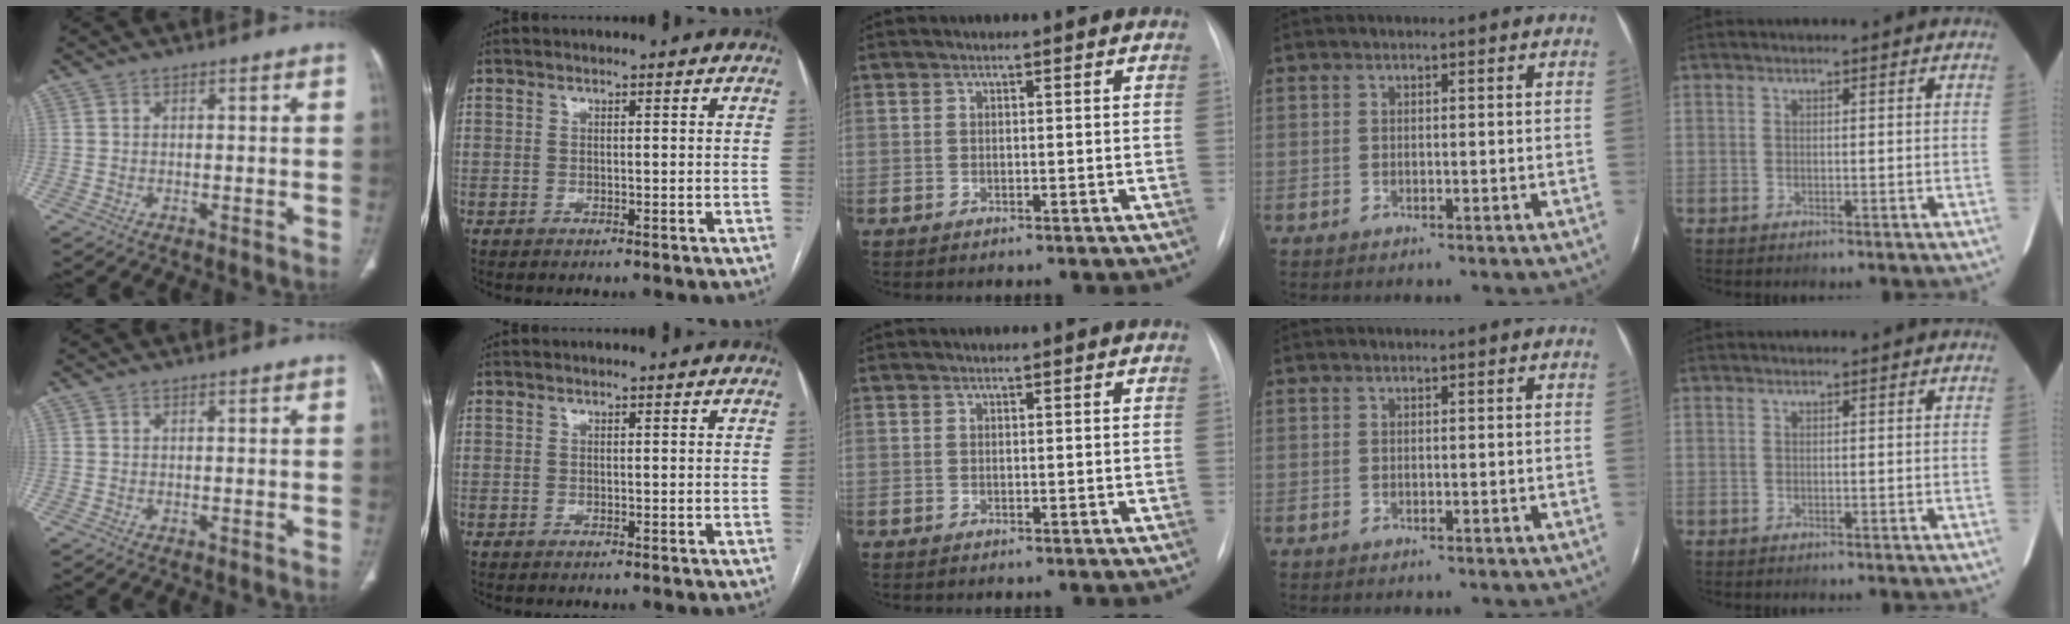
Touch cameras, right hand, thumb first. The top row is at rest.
{}